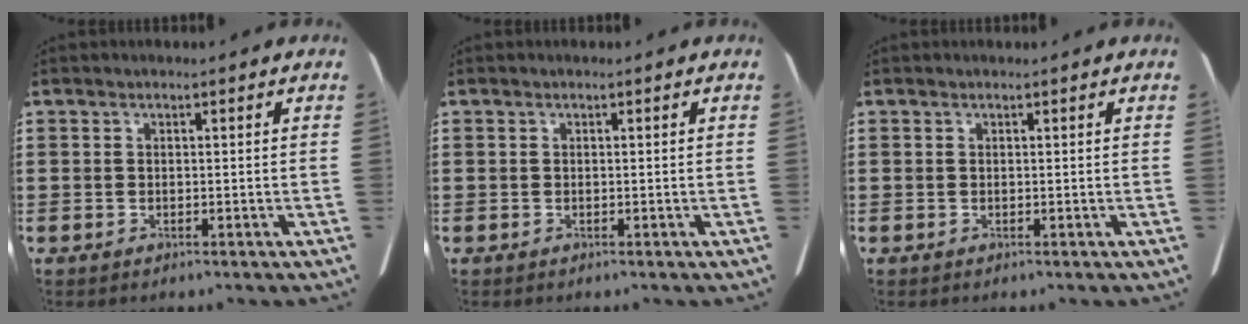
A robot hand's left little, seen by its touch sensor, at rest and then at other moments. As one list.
[{"total": 0.0}, {"total": 0.0}]